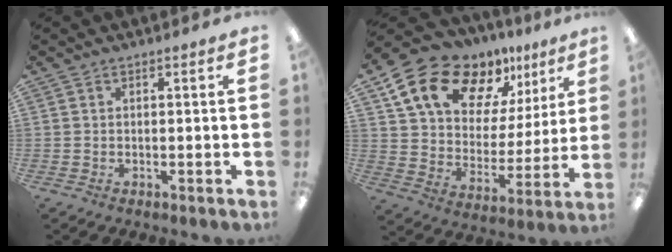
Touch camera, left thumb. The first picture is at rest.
{"total": 16.9, "force": [12.6, 8.7, 7.1], "torque": [-0.140, -0.085, 0.227]}